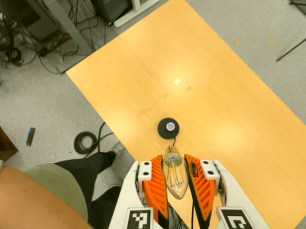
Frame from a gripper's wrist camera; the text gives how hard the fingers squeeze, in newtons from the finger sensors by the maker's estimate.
{"total": 20.0, "left": 22.0, "right": 17.9}